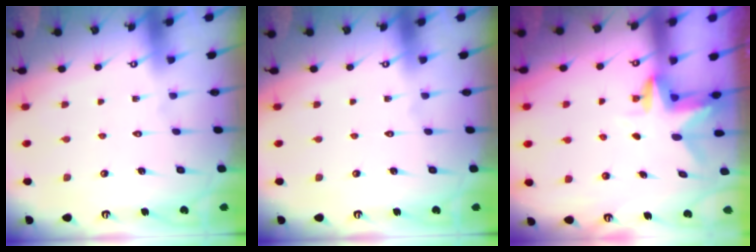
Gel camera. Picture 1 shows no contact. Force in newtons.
{"total": 0.0}
{"total": 2.9, "press": 2.9, "slide": 0.3}